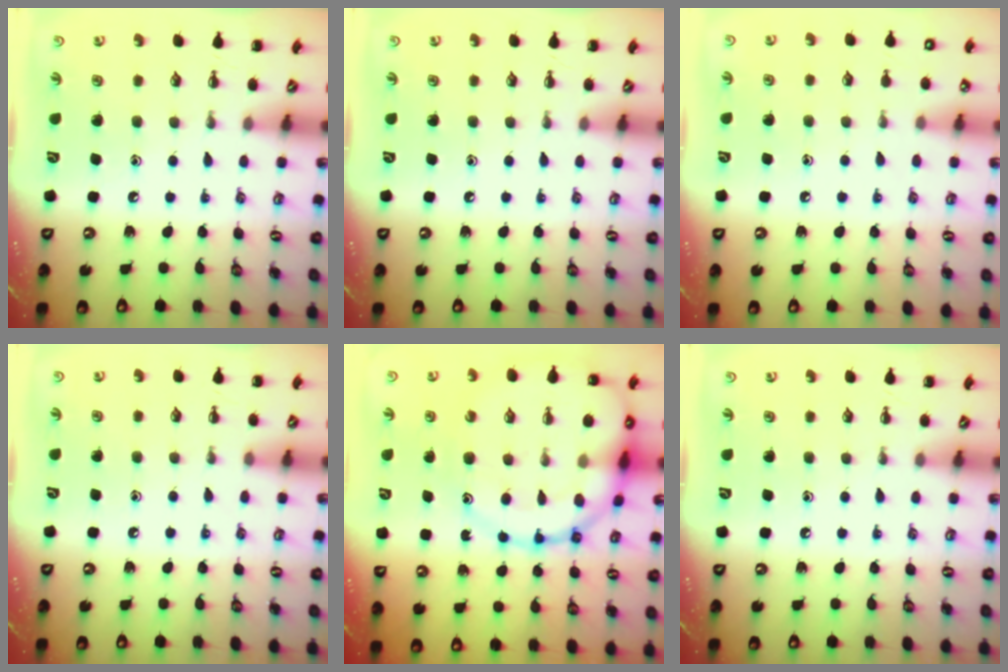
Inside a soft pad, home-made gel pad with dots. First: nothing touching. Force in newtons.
{"total": 0.0}
{"total": 5.8, "press": 5.6, "slide": 1.7}
{"total": 6.0, "press": 5.7, "slide": 2.1}
{"total": 23.5, "press": 23.3, "slide": 3.2}
{"total": 0.0}